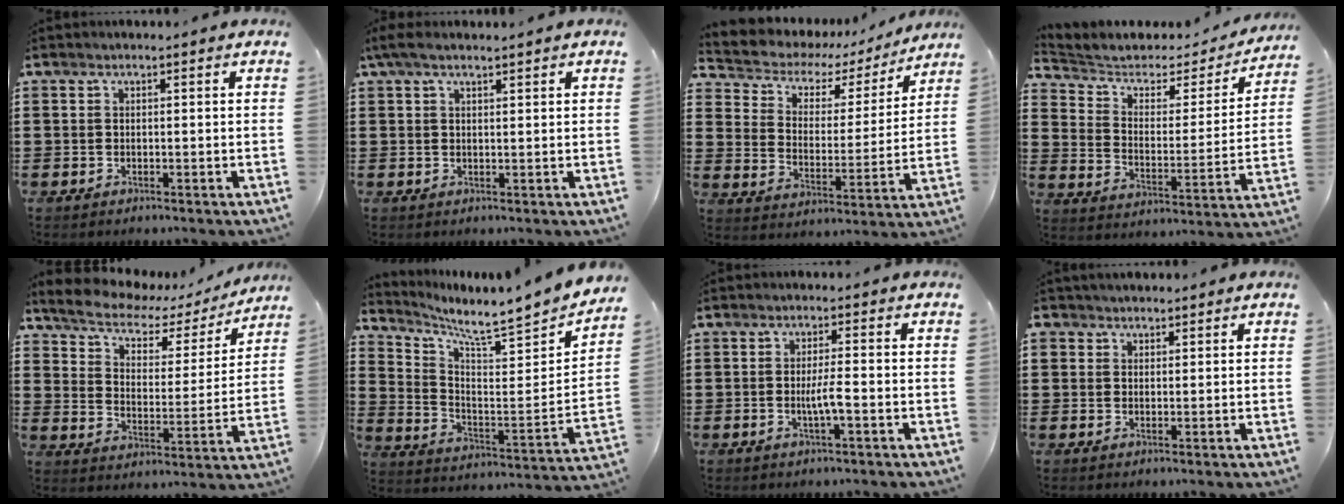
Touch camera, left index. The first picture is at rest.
{"total": 2.5, "force": [1.7, 0.6, 1.8], "torque": [-0.038, 0.004, 0.031]}
{"total": 4.5, "force": [3.5, 2.6, 1.2], "torque": [-0.051, -0.022, 0.051]}
{"total": 3.9, "force": [3.0, 2.3, 1.1], "torque": [-0.046, -0.019, 0.044]}
{"total": 5.1, "force": [4.3, 1.9, 2.0], "torque": [-0.064, -0.027, 0.068]}
{"total": 5.0, "force": [4.7, -0.2, 1.7], "torque": [-0.047, -0.066, 0.065]}
{"total": 3.1, "force": [-0.6, 0.2, 3.1], "torque": [-0.061, -0.003, -0.015]}
{"total": 2.0, "force": [1.4, 1.4, -0.1], "torque": [-0.006, 0.008, 0.027]}